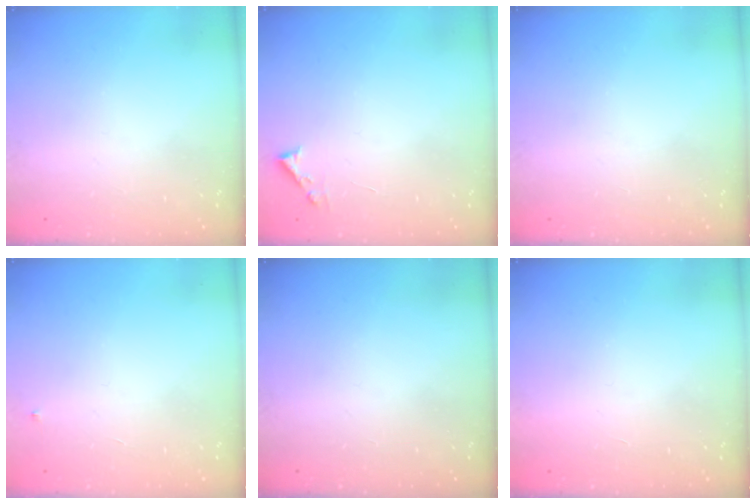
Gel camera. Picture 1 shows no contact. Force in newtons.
{"total": 3.6, "press": 3.6, "slide": 0.5}
{"total": 0.0}
{"total": 3.0, "press": 2.9, "slide": 0.4}
{"total": 0.0}
{"total": 1.7, "press": 1.7, "slide": 0.1}